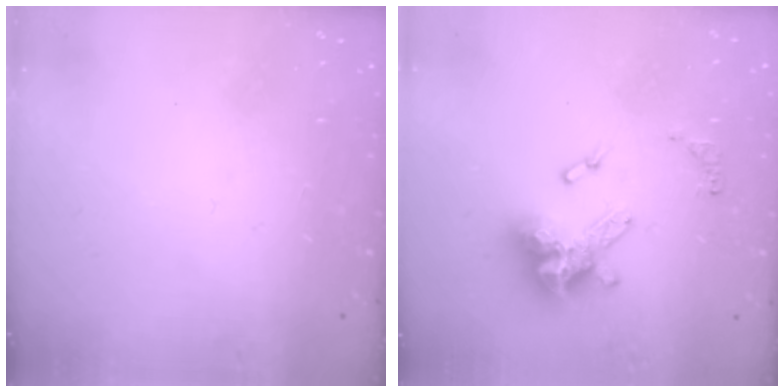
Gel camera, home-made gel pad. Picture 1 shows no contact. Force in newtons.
{"total": 14.1, "press": 14.1, "slide": 0.9}